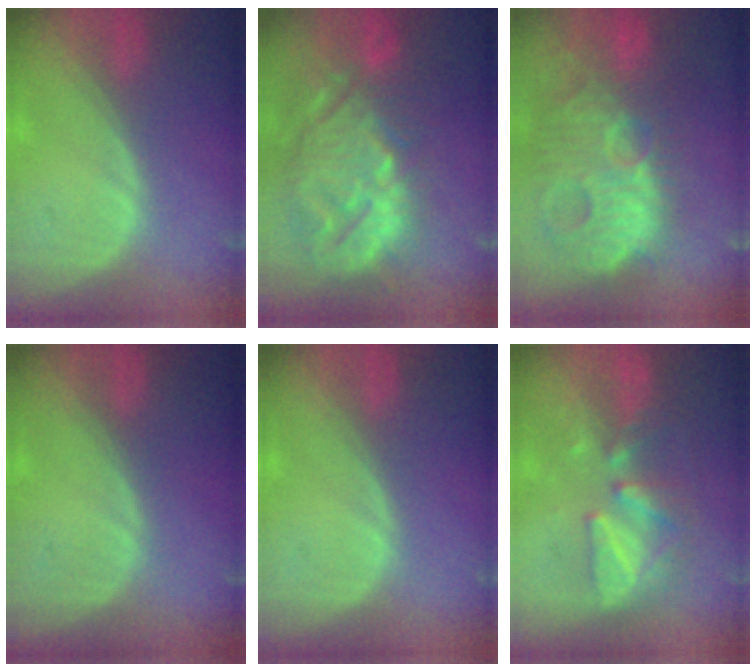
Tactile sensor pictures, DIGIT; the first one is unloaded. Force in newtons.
{"total": 14.6, "press": 12.4, "slide": 7.6}
{"total": 14.8, "press": 12.8, "slide": 7.4}
{"total": 0.0}
{"total": 0.0}
{"total": 8.4, "press": 7.7, "slide": 3.4}